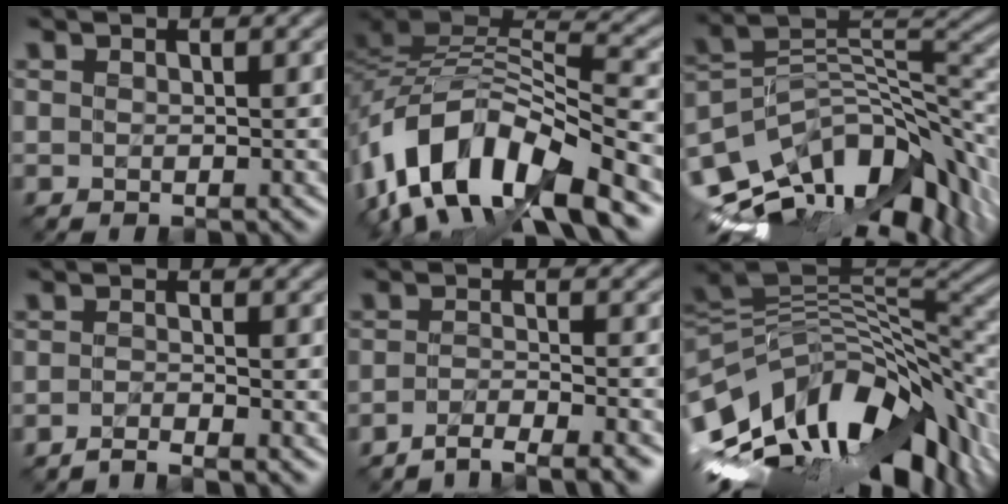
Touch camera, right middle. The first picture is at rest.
{"total": 13.3, "force": [-7.9, 6.0, 8.9], "torque": [-0.175, 0.013, -0.152]}
{"total": 13.1, "force": [-6.3, 6.5, 9.4], "torque": [-0.180, 0.007, -0.107]}
{"total": 1.8, "force": [-1.6, 0.1, 0.7], "torque": [-0.005, -0.006, -0.039]}
{"total": 4.5, "force": [-3.9, 0.8, 2.3], "torque": [-0.033, -0.001, -0.066]}
{"total": 15.2, "force": [-3.9, 6.8, 13.0], "torque": [-0.237, 0.019, -0.068]}